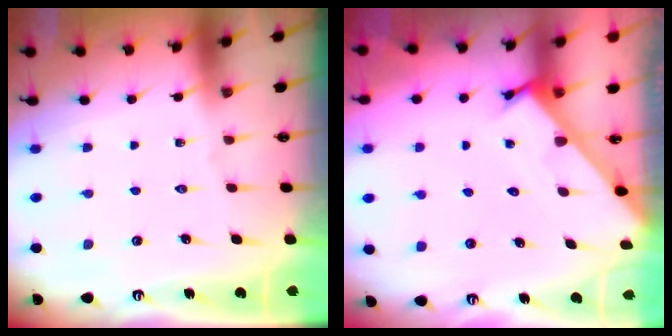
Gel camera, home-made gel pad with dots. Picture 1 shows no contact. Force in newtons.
{"total": 2.5, "press": 2.5, "slide": 0.1}